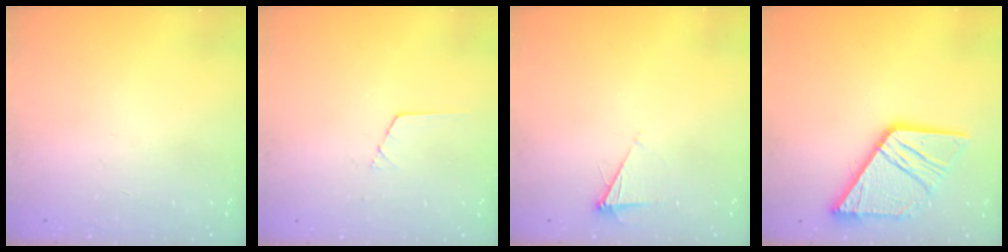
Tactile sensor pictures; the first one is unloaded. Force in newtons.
{"total": 1.4, "press": 1.4, "slide": 0.1}
{"total": 4.8, "press": 4.7, "slide": 0.6}
{"total": 16.7, "press": 16.6, "slide": 1.9}